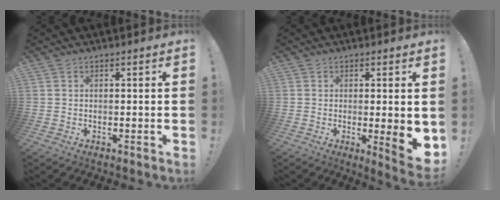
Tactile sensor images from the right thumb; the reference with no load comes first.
{"total": 7.0, "force": [-0.3, 0.8, 7.0], "torque": [-0.081, -0.015, -0.002]}